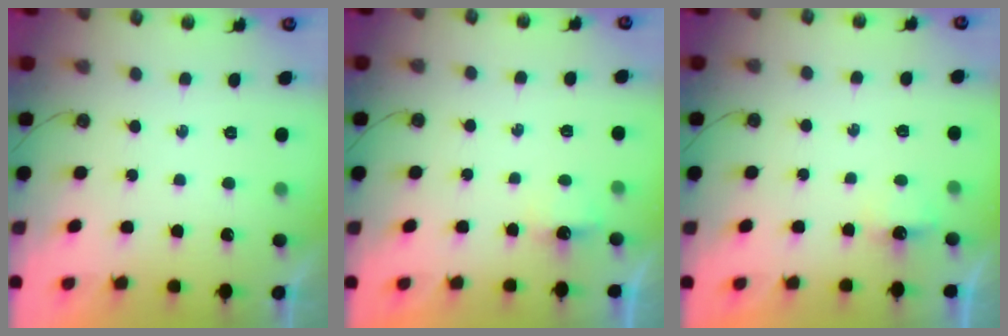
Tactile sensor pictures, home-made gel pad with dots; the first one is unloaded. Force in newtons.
{"total": 2.6, "press": 2.6, "slide": 0.4}
{"total": 2.6, "press": 2.6, "slide": 0.4}